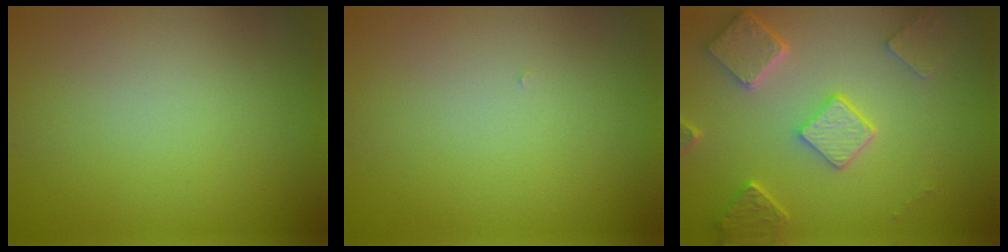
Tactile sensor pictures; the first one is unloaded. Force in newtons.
{"total": 0.0}
{"total": 4.8, "press": 3.9, "slide": 2.9}